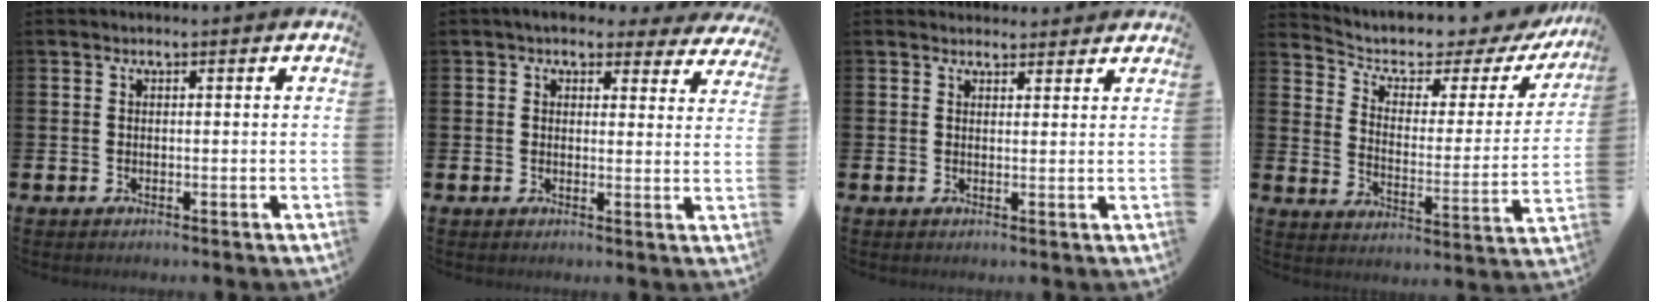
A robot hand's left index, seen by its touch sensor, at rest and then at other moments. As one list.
[{"total": 4.2, "force": [3.7, 1.7, 1.1], "torque": [-0.021, -0.016, 0.064]}, {"total": 2.1, "force": [2.0, 0.7, -0.1], "torque": [0.018, -0.013, 0.034]}, {"total": 4.9, "force": [4.0, 2.2, 1.7], "torque": [-0.058, -0.036, 0.058]}]